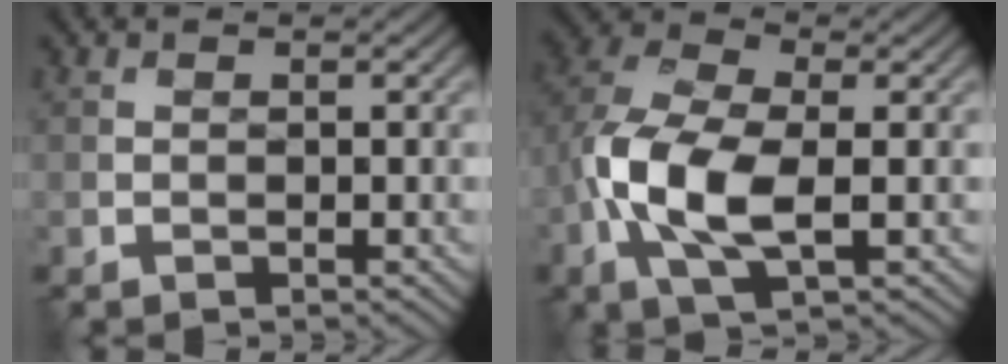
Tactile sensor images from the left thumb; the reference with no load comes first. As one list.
[{"total": 10.1, "force": [-2.0, 4.8, 8.6], "torque": [-0.199, 0.004, -0.045]}]